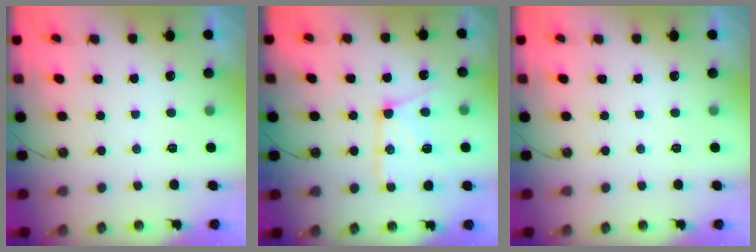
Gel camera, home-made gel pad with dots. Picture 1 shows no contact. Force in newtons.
{"total": 15.1, "press": 15.1, "slide": 1.1}
{"total": 0.0}